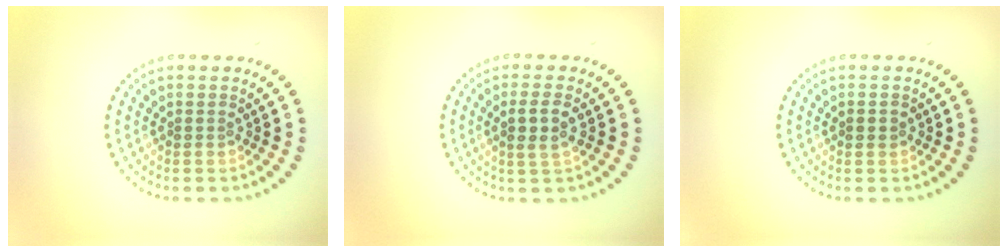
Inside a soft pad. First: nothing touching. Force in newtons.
{"total": 2.1, "press": 1.9, "slide": 0.9}
{"total": 1.1, "press": 1.1, "slide": 0.1}